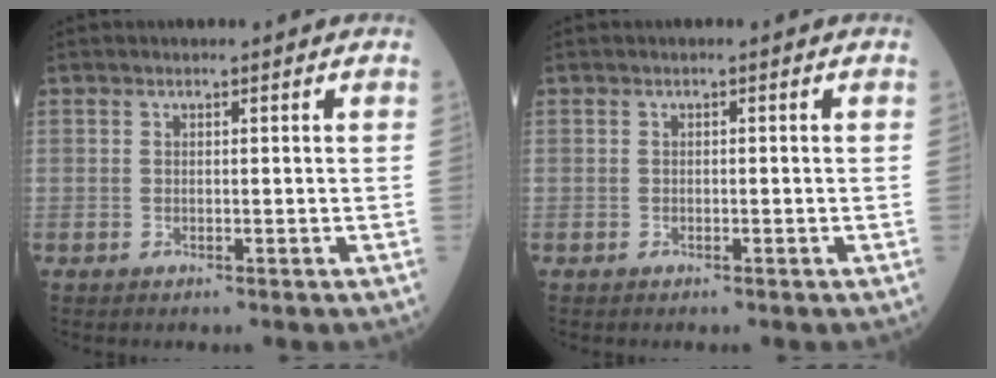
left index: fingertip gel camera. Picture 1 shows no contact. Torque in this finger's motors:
{"motor_torque": [0.11, 0.00, 0.03, 0.00]}